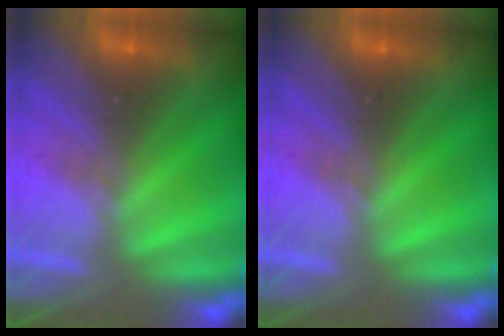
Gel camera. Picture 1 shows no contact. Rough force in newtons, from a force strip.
{"total": 0.0}